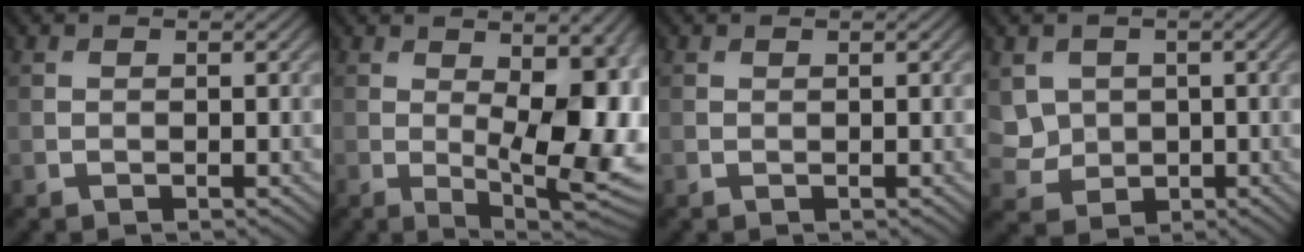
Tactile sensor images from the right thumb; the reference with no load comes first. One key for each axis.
{"total": 14.0, "fx": 0.5, "fy": 5.3, "fz": 12.9, "tx": -0.160, "ty": -0.001, "tz": 0.016}
{"total": 0.0}
{"total": 4.9, "fx": 0.8, "fy": 4.3, "fz": 2.0, "tx": -0.068, "ty": -0.009, "tz": 0.015}